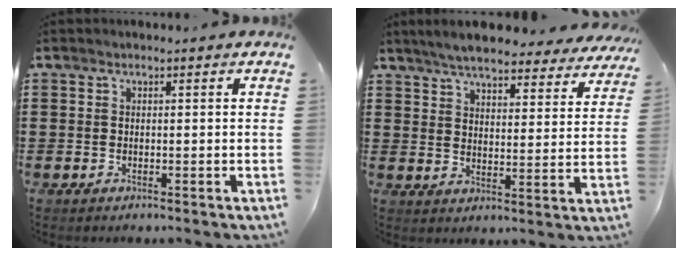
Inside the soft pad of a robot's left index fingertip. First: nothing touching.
{"total": 5.7, "force": [5.5, 0.4, 1.6], "torque": [-0.056, -0.025, 0.096]}